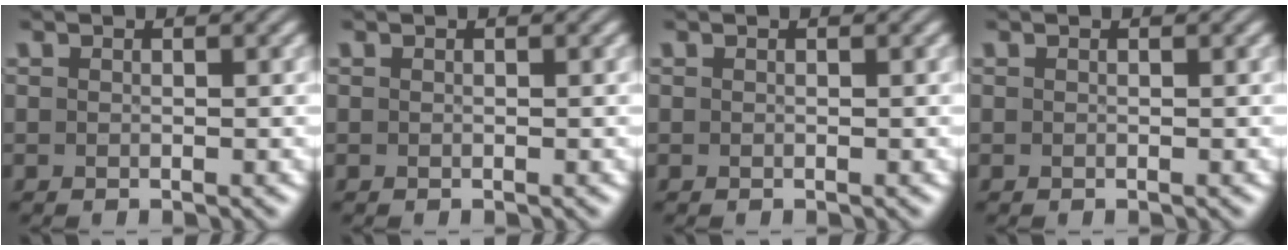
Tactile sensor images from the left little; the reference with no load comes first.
{"total": 0.0}
{"total": 0.0}
{"total": 0.0}